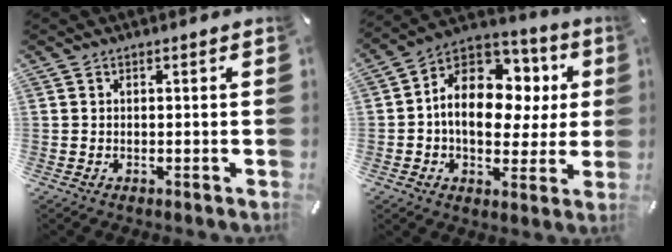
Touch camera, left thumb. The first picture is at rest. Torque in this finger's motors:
{"motor_torque": [2.44, 2.57, 0.96, 0.58, 0.21]}